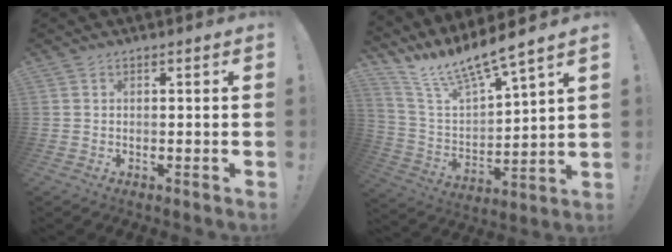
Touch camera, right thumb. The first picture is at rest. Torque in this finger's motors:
{"motor_torque": [0.00, 0.30, 0.18, 1.49, 0.23]}